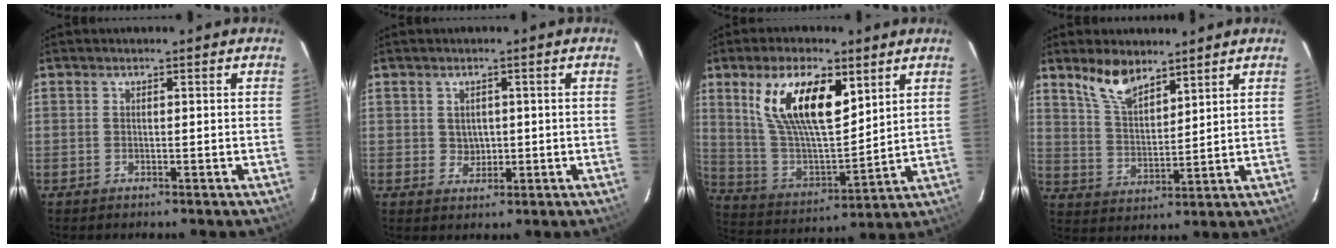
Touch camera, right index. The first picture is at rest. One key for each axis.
{"total": 2.5, "fx": 0.3, "fy": 2.4, "fz": 0.7, "tx": -0.010, "ty": 0.006, "tz": 0.011}
{"total": 16.8, "fx": 8.0, "fy": 6.7, "fz": 13.2, "tx": -0.248, "ty": 0.006, "tz": 0.160}
{"total": 8.7, "fx": 6.5, "fy": 4.0, "fz": 4.0, "tx": -0.073, "ty": 0.012, "tz": 0.130}